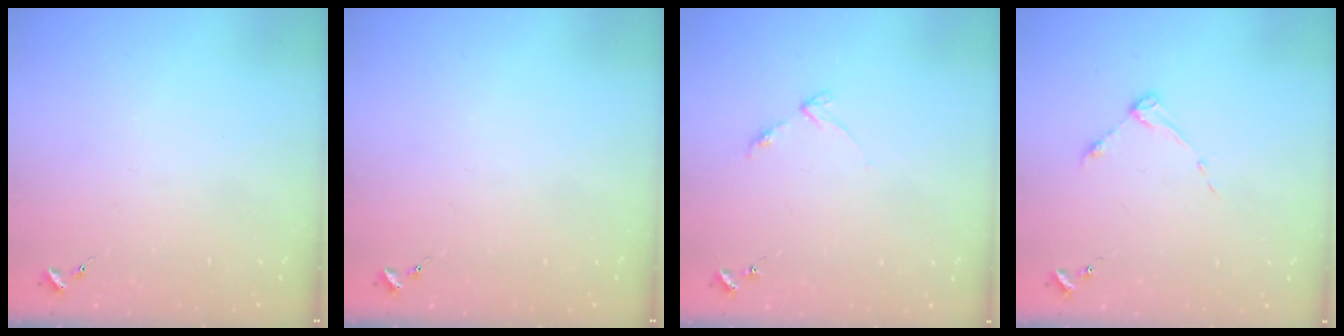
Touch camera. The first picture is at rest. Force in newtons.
{"total": 0.0}
{"total": 3.6, "press": 3.5, "slide": 0.4}
{"total": 4.3, "press": 4.3, "slide": 0.6}